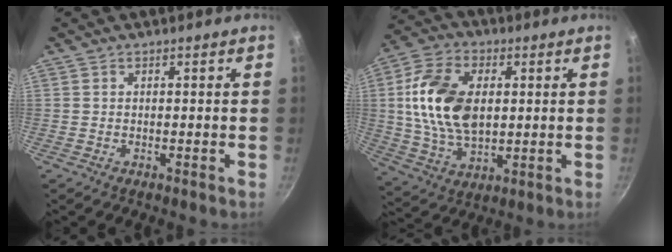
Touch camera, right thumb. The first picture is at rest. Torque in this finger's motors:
{"motor_torque": [-0.16, 0.59, 1.50, 0.02, 0.58]}